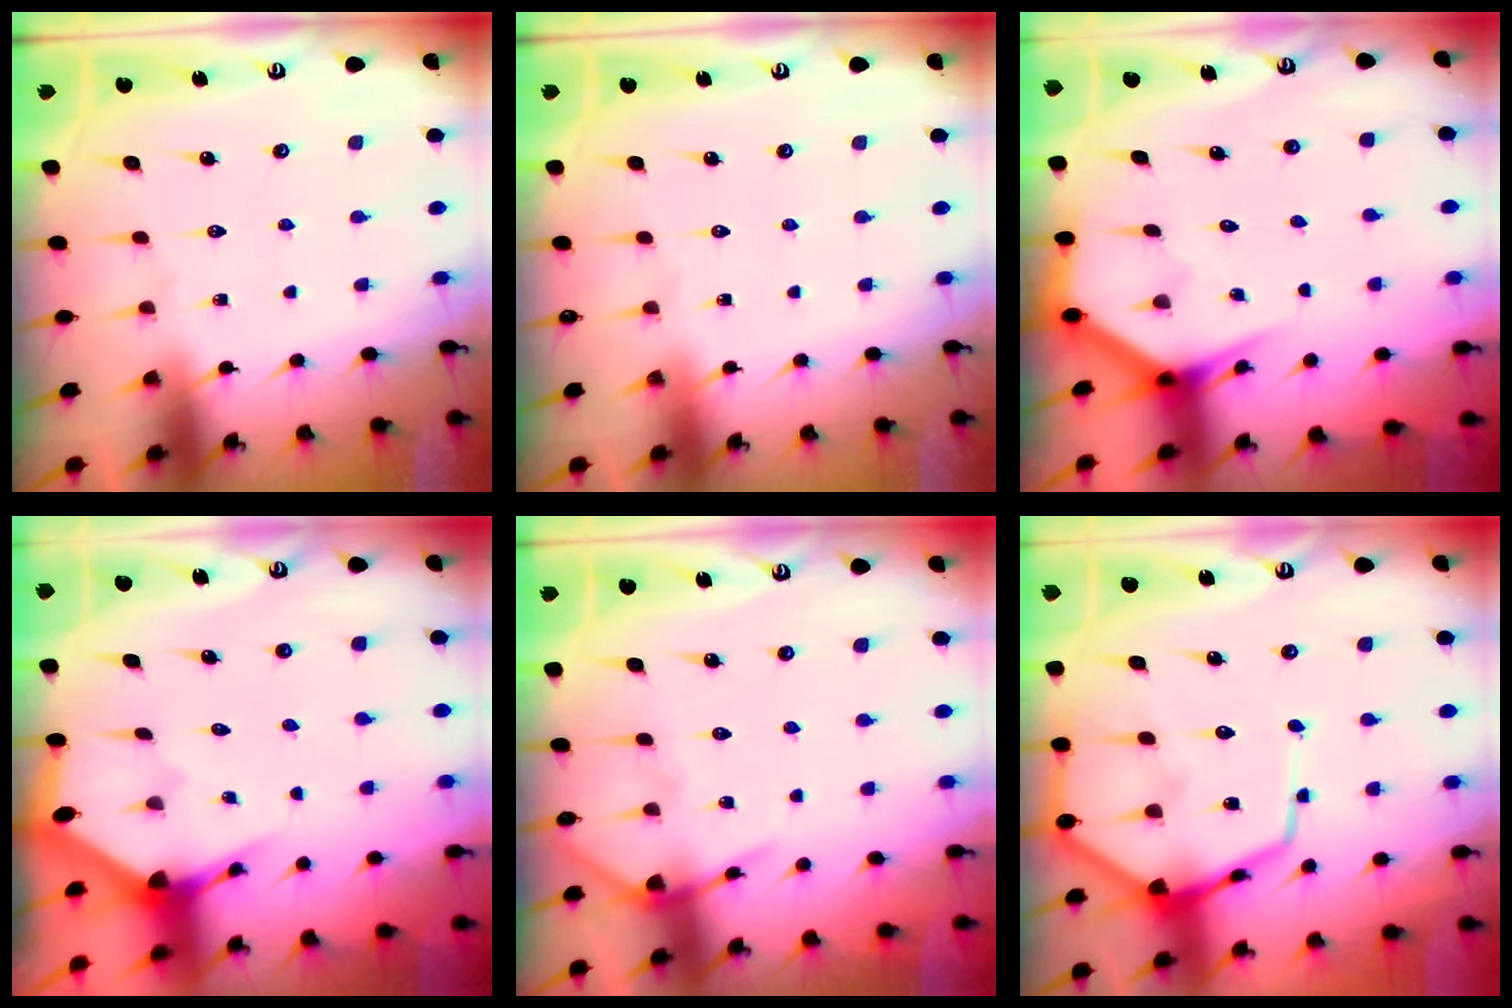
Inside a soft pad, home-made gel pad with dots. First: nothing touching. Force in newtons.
{"total": 0.0}
{"total": 3.5, "press": 3.5, "slide": 0.3}
{"total": 2.9, "press": 2.9, "slide": 0.1}
{"total": 7.7, "press": 7.7, "slide": 0.7}
{"total": 13.0, "press": 13.0, "slide": 1.1}